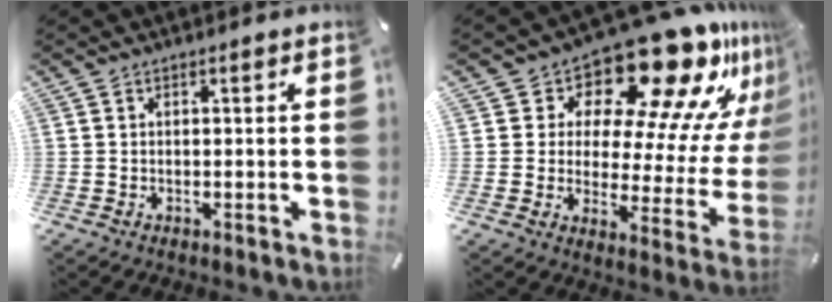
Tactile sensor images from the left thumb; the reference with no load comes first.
{"total": 21.5, "force": [15.7, 9.0, 11.7], "torque": [-0.153, -0.140, 0.256]}